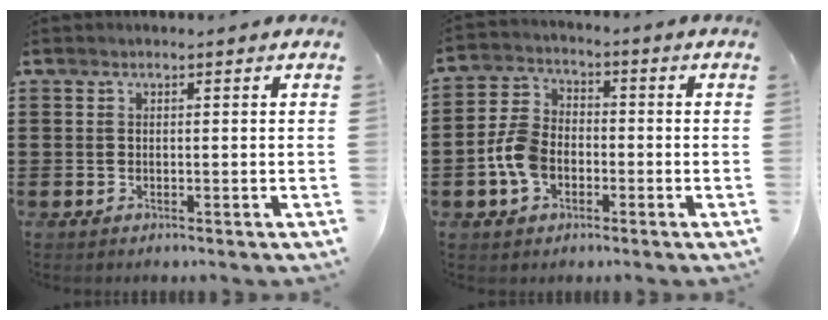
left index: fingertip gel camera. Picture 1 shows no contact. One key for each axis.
{"total": 6.9, "fx": -2.3, "fy": 4.7, "fz": 4.5, "tx": -0.120, "ty": 0.005, "tz": -0.050}